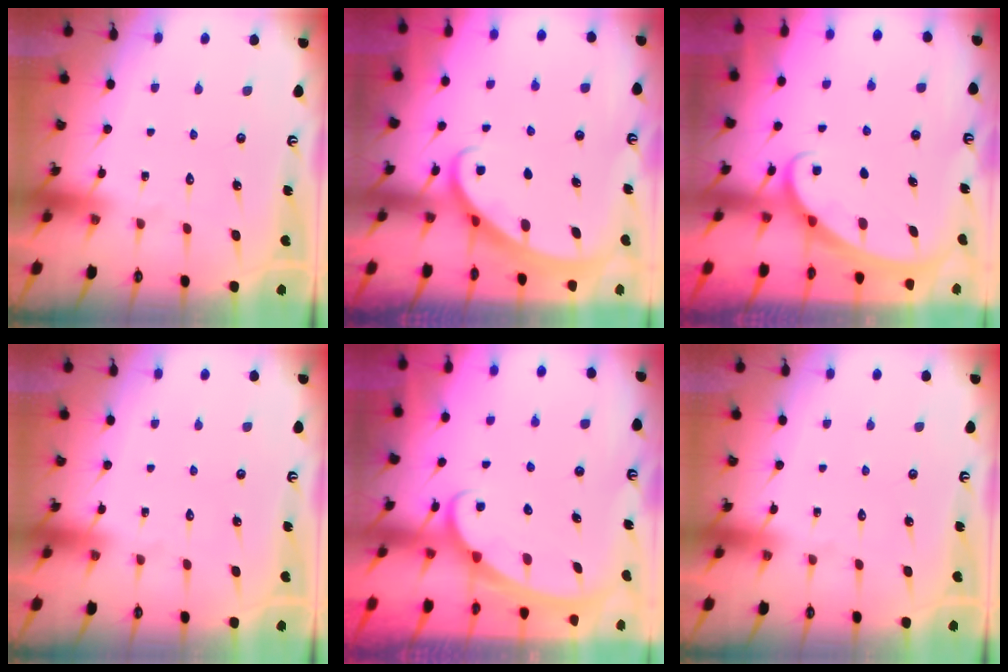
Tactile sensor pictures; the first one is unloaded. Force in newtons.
{"total": 2.3, "press": 2.3, "slide": 0.2}
{"total": 2.2, "press": 2.2, "slide": 0.1}
{"total": 0.0}
{"total": 2.4, "press": 2.4, "slide": 0.3}
{"total": 0.0}